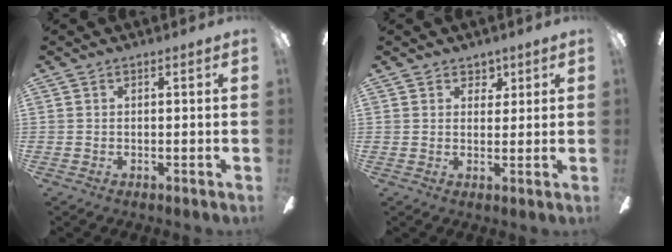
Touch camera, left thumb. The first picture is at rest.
{"total": 3.6, "force": [2.4, 2.7, 0.7], "torque": [0.001, -0.009, 0.038]}